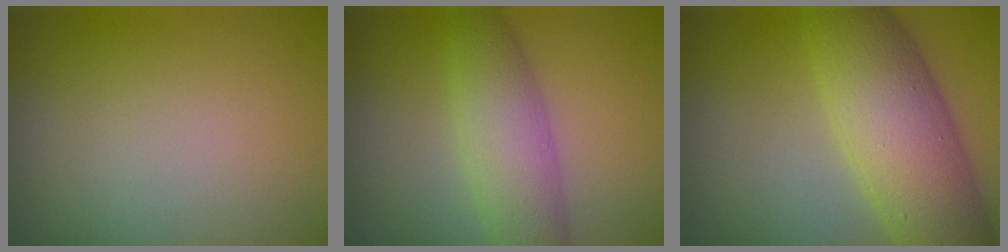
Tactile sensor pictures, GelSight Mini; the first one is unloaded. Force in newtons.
{"total": 4.7, "press": 4.7, "slide": 0.1}
{"total": 8.6, "press": 8.6, "slide": 0.3}